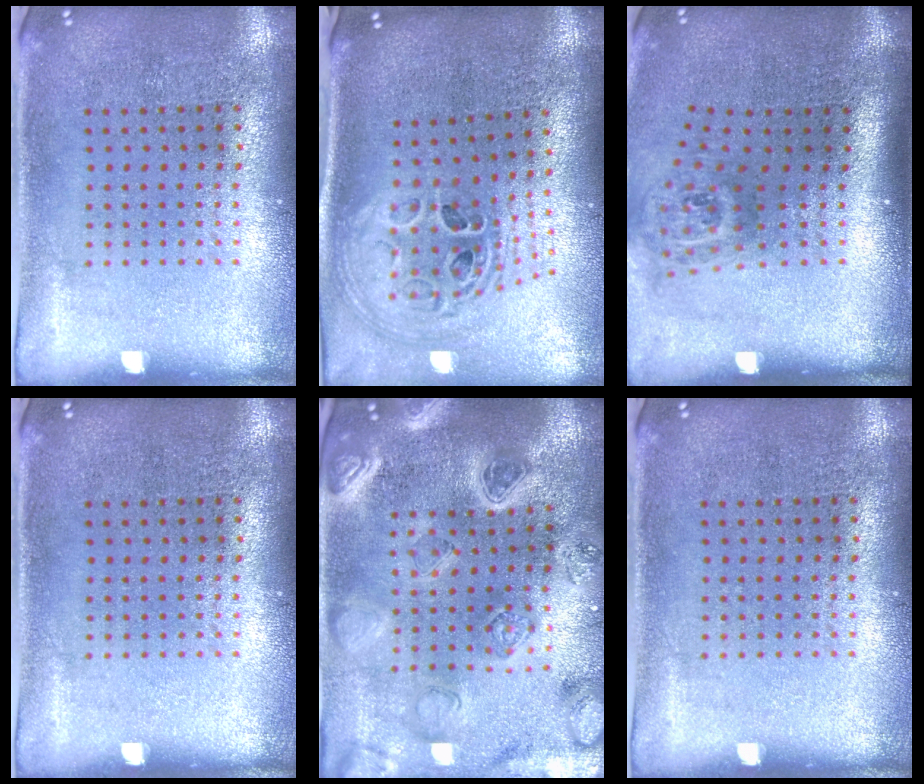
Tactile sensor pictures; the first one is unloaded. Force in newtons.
{"total": 1.9, "press": 1.6, "slide": 1.1}
{"total": 1.9, "press": 1.2, "slide": 1.4}
{"total": 0.0}
{"total": 2.9, "press": 2.9, "slide": 0.7}
{"total": 0.0}